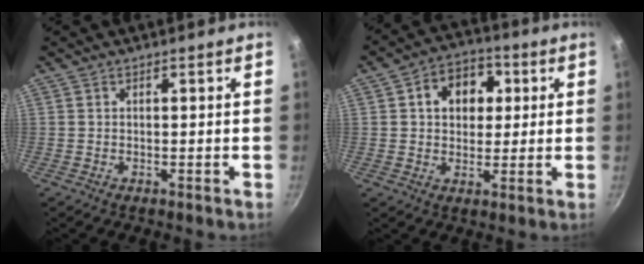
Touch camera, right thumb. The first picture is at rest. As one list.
[{"total": 10.3, "force": [2.5, 7.9, 6.1], "torque": [-0.053, 0.009, 0.027]}]